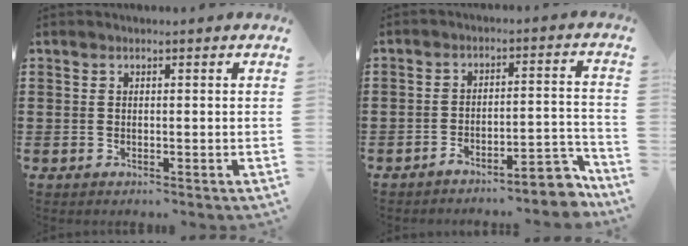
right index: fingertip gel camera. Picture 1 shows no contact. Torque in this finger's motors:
{"motor_torque": [0.90, -0.83, 0.33, 0.09]}